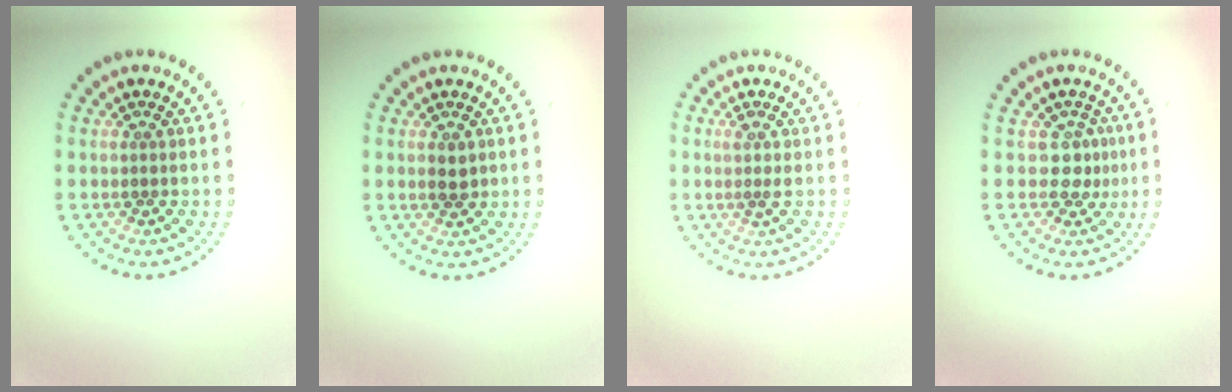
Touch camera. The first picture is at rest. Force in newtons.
{"total": 1.5, "press": 1.5, "slide": 0.1}
{"total": 1.3, "press": 1.0, "slide": 0.9}
{"total": 2.0, "press": 1.4, "slide": 1.4}